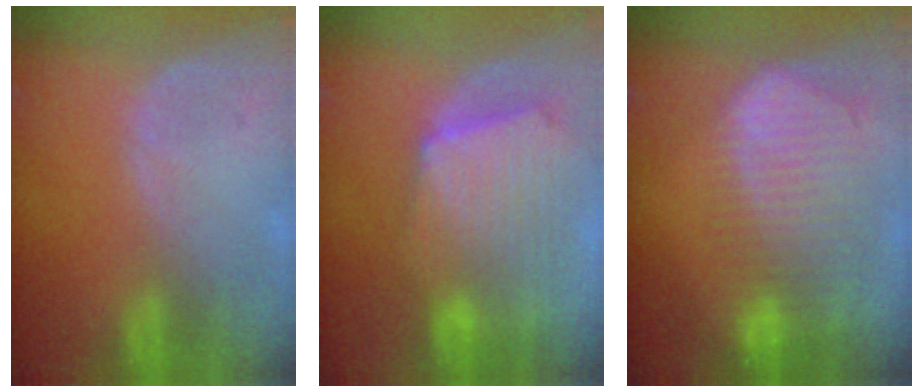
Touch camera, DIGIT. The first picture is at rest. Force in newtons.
{"total": 10.7, "press": 9.3, "slide": 5.4}
{"total": 10.6, "press": 9.1, "slide": 5.3}